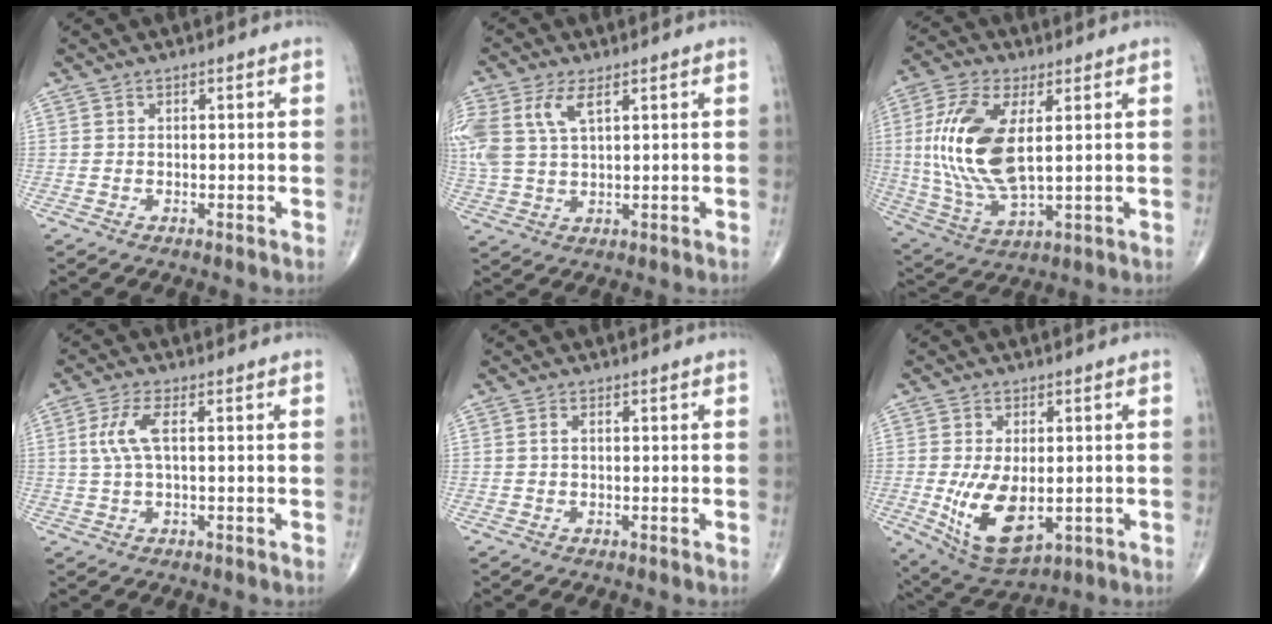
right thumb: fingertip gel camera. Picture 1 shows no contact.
{"total": 9.8, "force": [3.8, 4.7, 7.7], "torque": [-0.193, 0.007, 0.084]}
{"total": 17.2, "force": [2.6, 7.8, 15.1], "torque": [-0.321, -0.011, 0.056]}
{"total": 5.1, "force": [0.9, 1.5, 4.8], "torque": [-0.128, 0.011, 0.017]}
{"total": 0.8, "force": [0.1, 0.3, 0.7], "torque": [-0.017, 0.001, 0.000]}
{"total": 11.9, "force": [-1.8, 6.3, 9.9], "torque": [-0.171, -0.017, -0.011]}